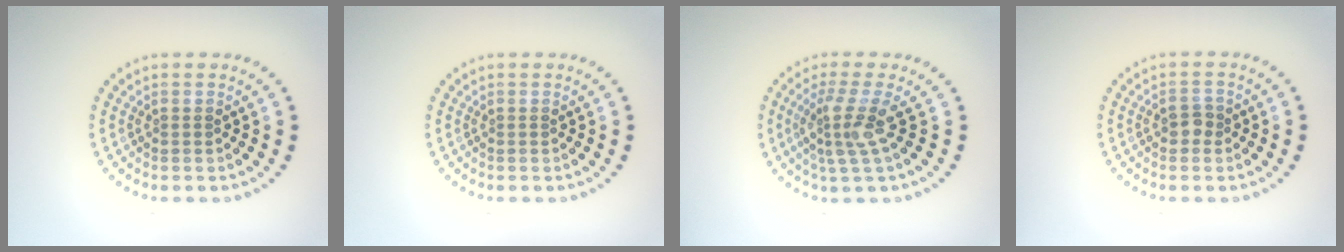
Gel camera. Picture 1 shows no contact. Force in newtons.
{"total": 0.0}
{"total": 3.3, "press": 2.5, "slide": 2.1}
{"total": 1.6, "press": 1.6, "slide": 0.5}